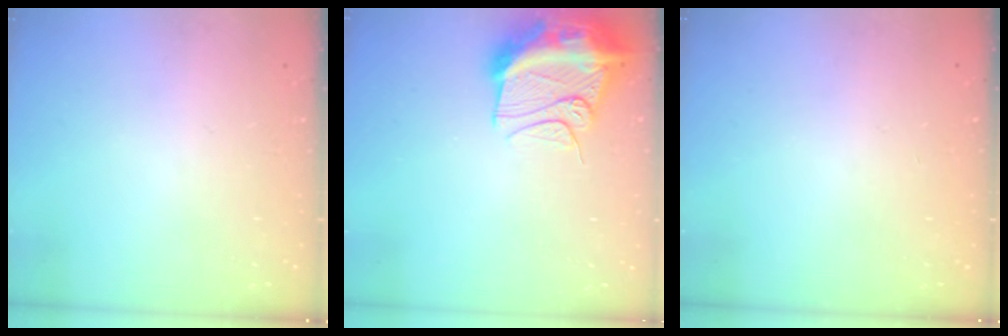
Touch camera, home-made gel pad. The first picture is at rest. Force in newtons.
{"total": 15.8, "press": 15.7, "slide": 1.6}
{"total": 0.0}